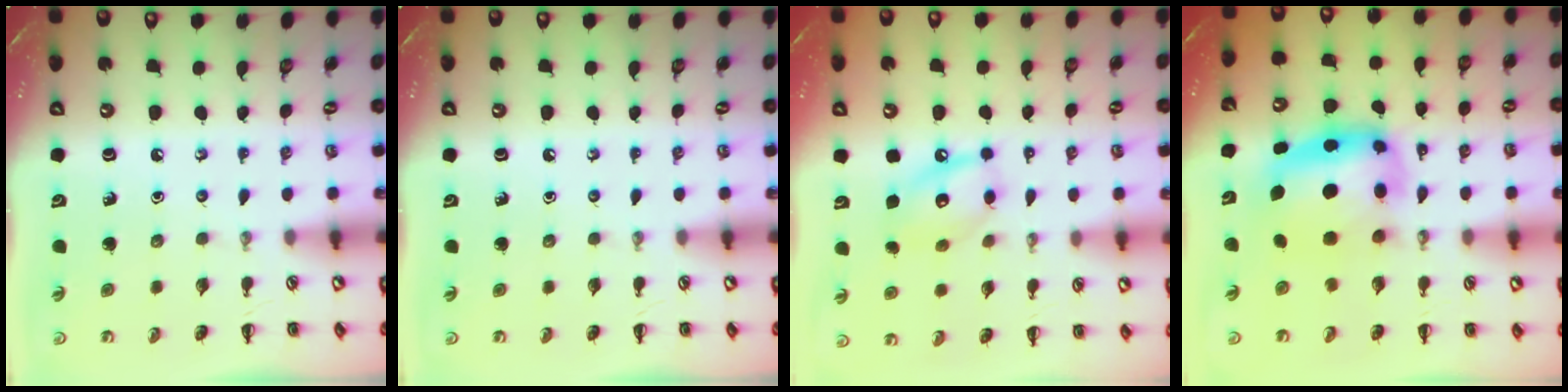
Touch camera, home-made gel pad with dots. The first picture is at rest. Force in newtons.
{"total": 0.0}
{"total": 11.4, "press": 11.3, "slide": 1.0}
{"total": 6.6, "press": 6.4, "slide": 1.6}